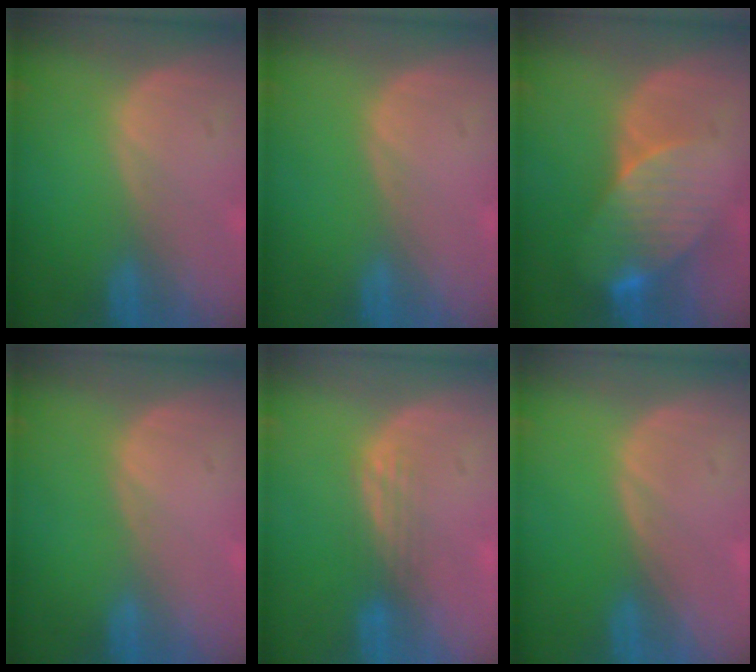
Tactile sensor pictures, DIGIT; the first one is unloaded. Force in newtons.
{"total": 0.0}
{"total": 8.5, "press": 7.5, "slide": 3.8}
{"total": 0.0}
{"total": 2.9, "press": 2.5, "slide": 1.5}
{"total": 0.0}